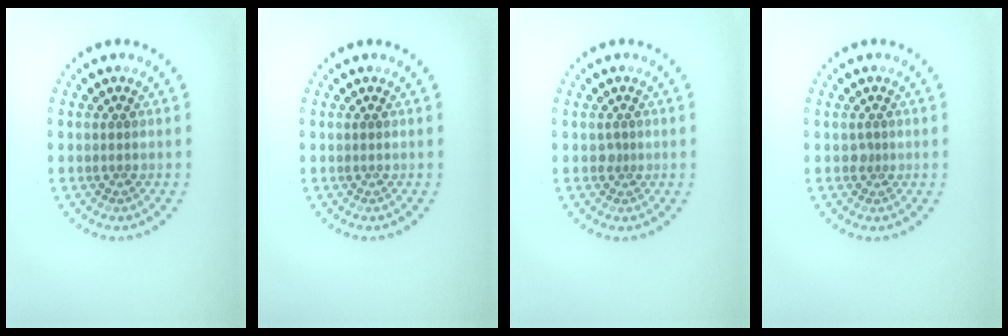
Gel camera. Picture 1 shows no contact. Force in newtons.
{"total": 0.0}
{"total": 0.8, "press": 0.5, "slide": 0.6}
{"total": 0.8, "press": 0.5, "slide": 0.6}